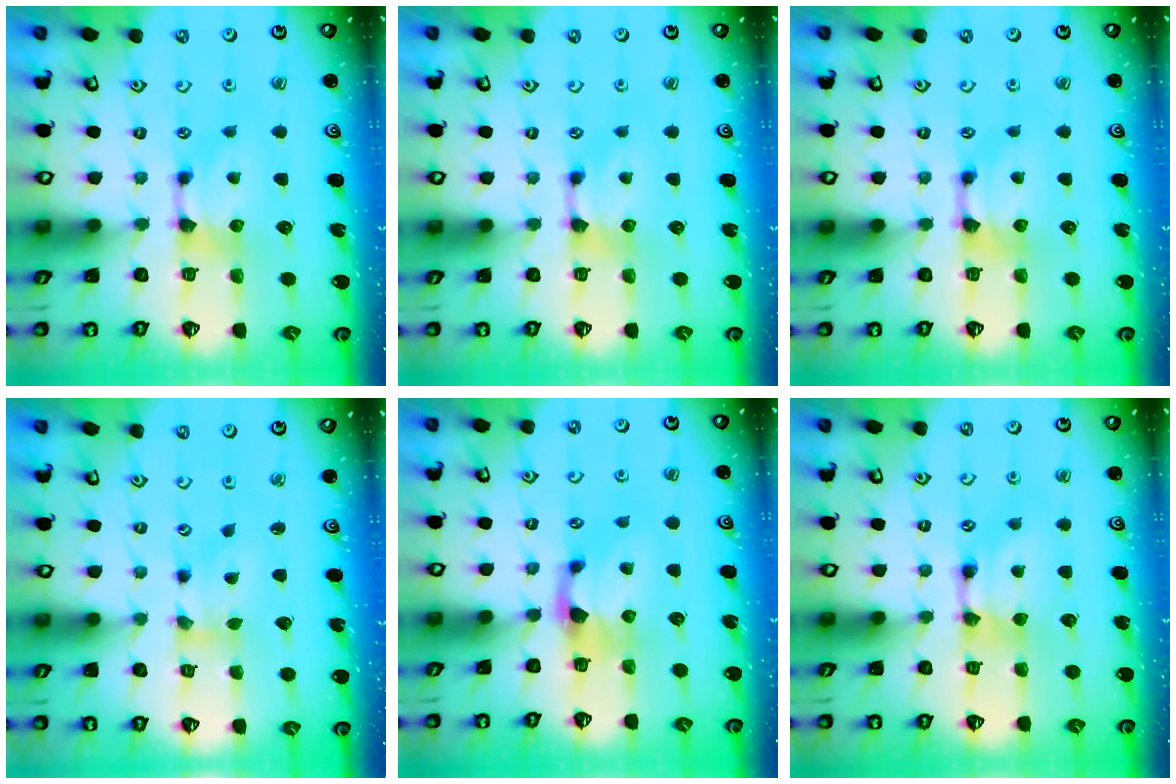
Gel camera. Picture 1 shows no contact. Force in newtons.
{"total": 0.0}
{"total": 0.0}
{"total": 2.0, "press": 1.3, "slide": 1.5}
{"total": 1.1, "press": 0.1, "slide": 1.1}
{"total": 1.6, "press": 1.5, "slide": 0.1}